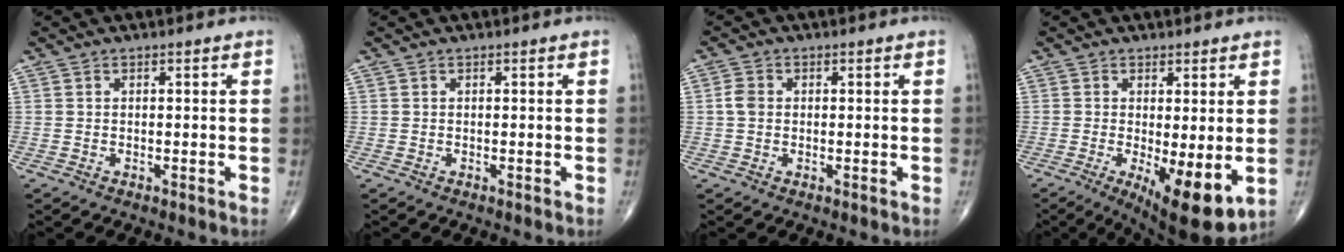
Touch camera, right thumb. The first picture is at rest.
{"total": 0.0}
{"total": 2.5, "force": [0.1, 2.0, 1.5], "torque": [-0.028, 0.006, -0.001]}
{"total": 10.7, "force": [-2.2, 3.3, 10.0], "torque": [-0.145, -0.027, -0.024]}